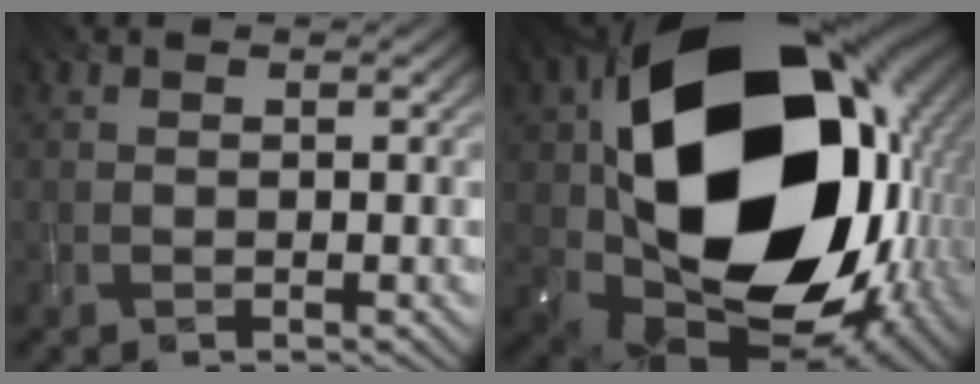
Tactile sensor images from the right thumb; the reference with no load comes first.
{"total": 22.0, "force": [1.7, 15.5, 15.5], "torque": [-0.326, -0.059, 0.069]}